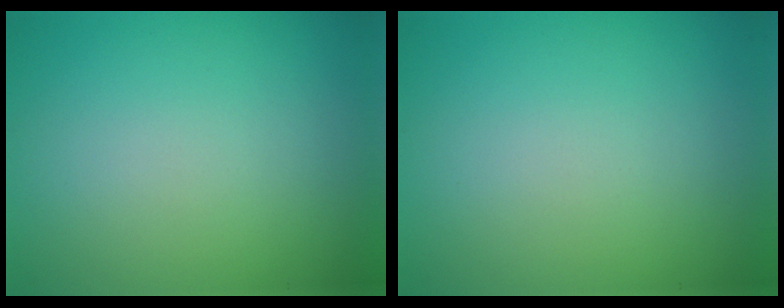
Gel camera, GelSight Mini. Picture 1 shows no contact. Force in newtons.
{"total": 0.0}